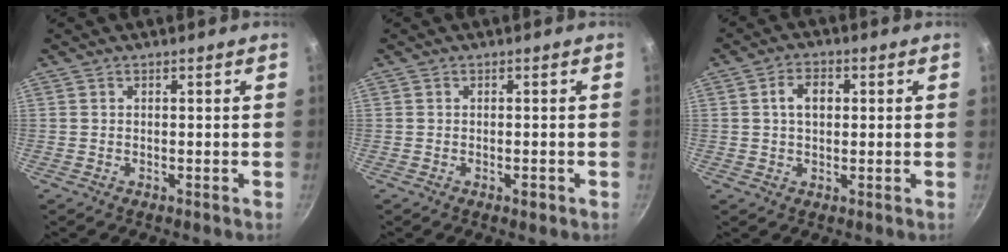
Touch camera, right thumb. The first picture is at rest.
{"total": 1.3, "force": [-0.6, 0.6, 1.0], "torque": [-0.014, 0.003, -0.011]}
{"total": 4.9, "force": [0.8, 3.2, 3.5], "torque": [-0.047, 0.010, 0.010]}